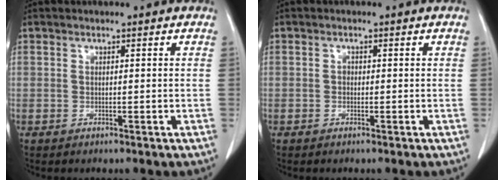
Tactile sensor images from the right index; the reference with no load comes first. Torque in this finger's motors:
{"motor_torque": [0.06, -0.06, 0.00, 0.00]}